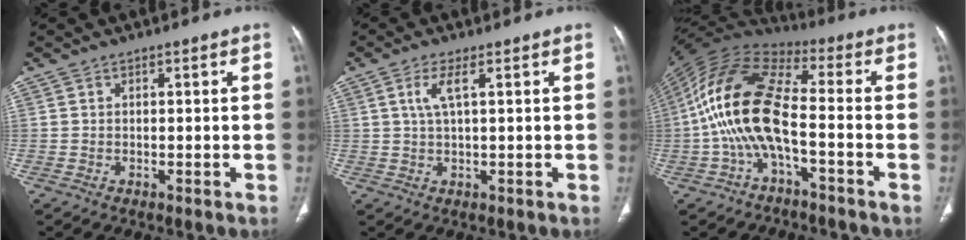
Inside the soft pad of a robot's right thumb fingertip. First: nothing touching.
{"total": 3.6, "force": [1.2, 0.9, 3.3], "torque": [-0.081, 0.004, 0.028]}
{"total": 15.3, "force": [-3.4, 6.3, 13.5], "torque": [-0.277, 0.054, -0.073]}